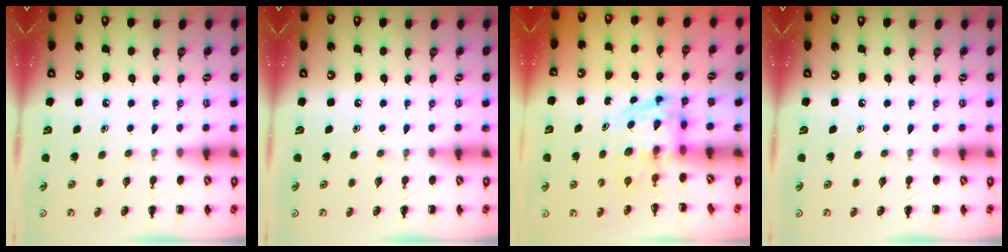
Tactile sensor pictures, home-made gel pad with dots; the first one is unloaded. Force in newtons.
{"total": 0.0}
{"total": 2.8, "press": 2.8, "slide": 0.2}
{"total": 0.0}